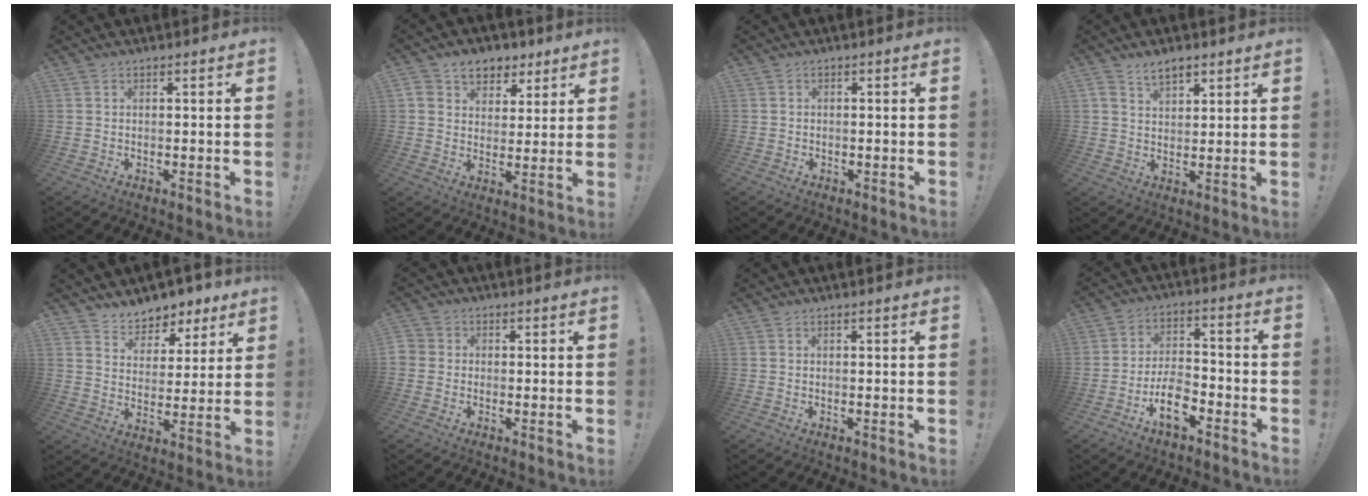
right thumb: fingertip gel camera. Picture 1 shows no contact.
{"total": 8.7, "force": [4.9, 6.7, 2.7], "torque": [-0.040, -0.020, 0.098]}
{"total": 2.1, "force": [-0.3, 2.0, 0.3], "torque": [0.001, 0.001, -0.007]}
{"total": 5.6, "force": [3.8, 3.0, 2.8], "torque": [-0.042, -0.016, 0.070]}
{"total": 7.3, "force": [5.9, 4.2, 0.8], "torque": [-0.006, -0.056, 0.113]}
{"total": 2.9, "force": [-0.9, 2.6, 0.9], "torque": [-0.025, 0.009, -0.016]}
{"total": 0.0}
{"total": 12.3, "force": [-6.5, 8.3, 6.3], "torque": [-0.099, 0.058, -0.109]}